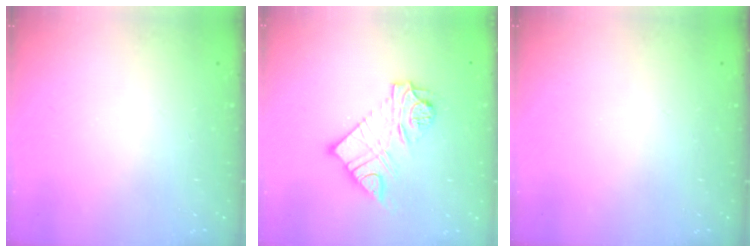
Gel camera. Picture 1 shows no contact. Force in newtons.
{"total": 14.2, "press": 14.1, "slide": 1.6}
{"total": 0.0}